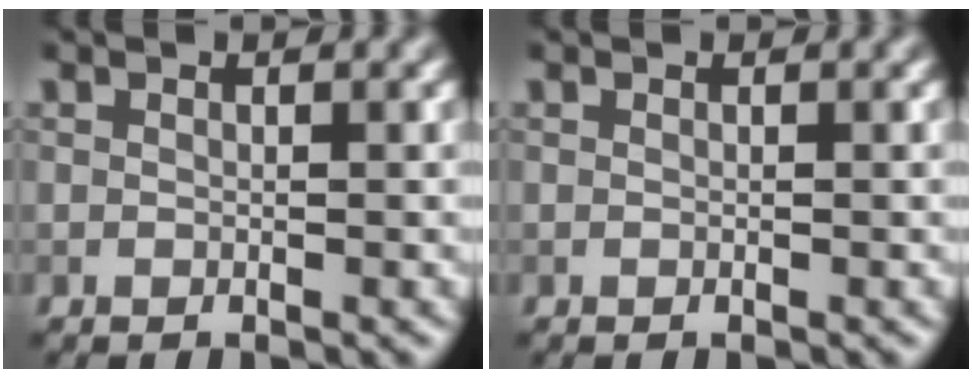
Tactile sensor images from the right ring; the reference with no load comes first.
{"total": 0.0}